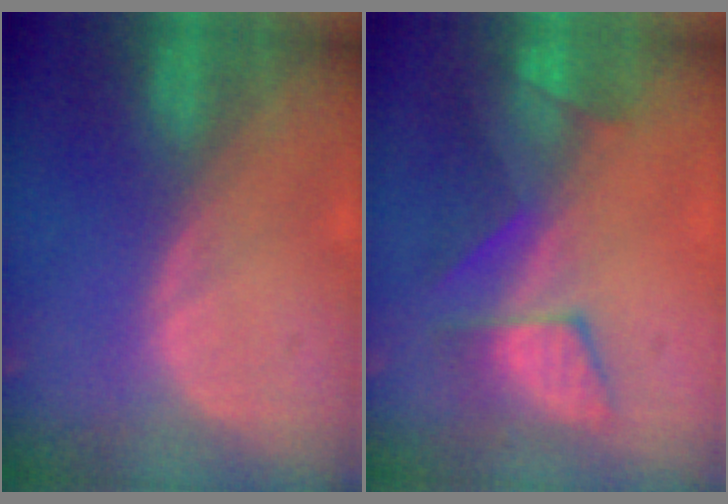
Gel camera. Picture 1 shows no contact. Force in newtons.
{"total": 8.0, "press": 7.7, "slide": 2.2}